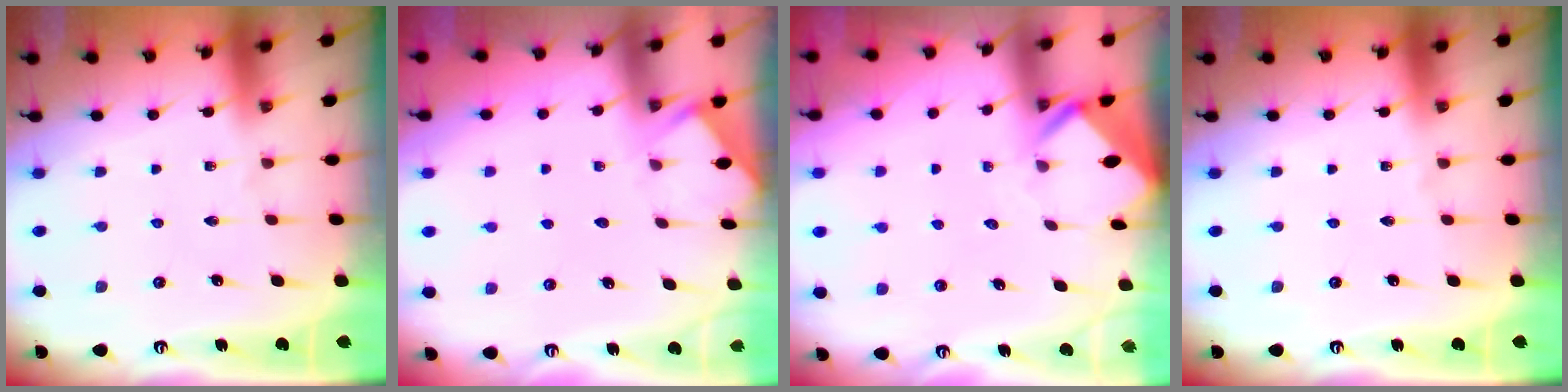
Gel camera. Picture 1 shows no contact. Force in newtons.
{"total": 3.4, "press": 3.4, "slide": 0.4}
{"total": 2.8, "press": 2.8, "slide": 0.1}
{"total": 0.0}